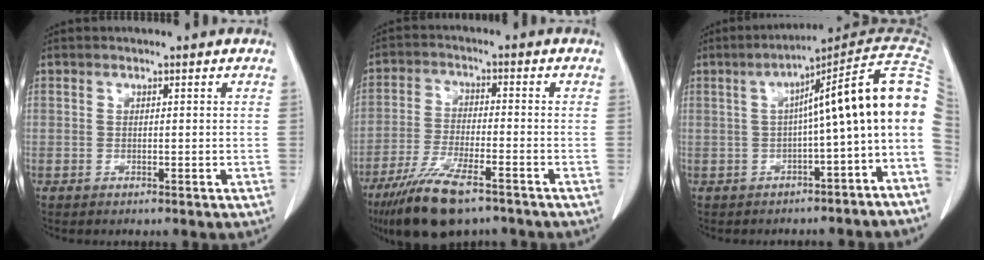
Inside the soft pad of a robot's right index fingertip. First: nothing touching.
{"total": 12.1, "force": [-8.5, 2.9, 8.1], "torque": [-0.153, -0.027, -0.149]}
{"total": 14.1, "force": [-1.1, 0.9, 14.1], "torque": [-0.182, 0.049, -0.021]}